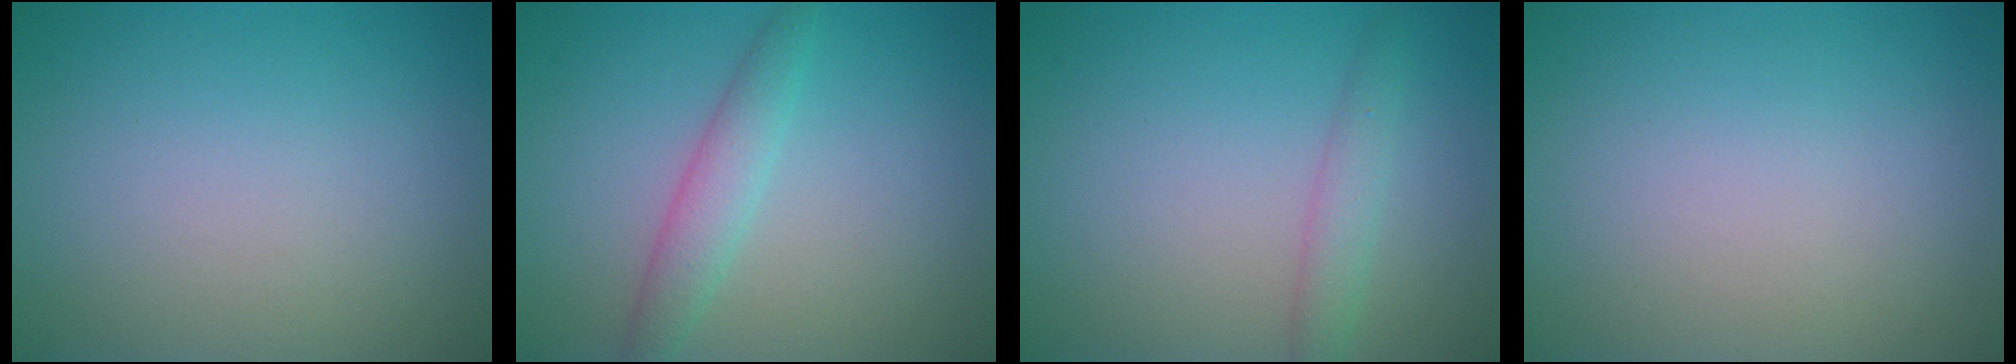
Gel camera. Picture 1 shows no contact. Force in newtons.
{"total": 2.5, "press": 2.5, "slide": 0.0}
{"total": 1.8, "press": 1.8, "slide": 0.0}
{"total": 0.0}